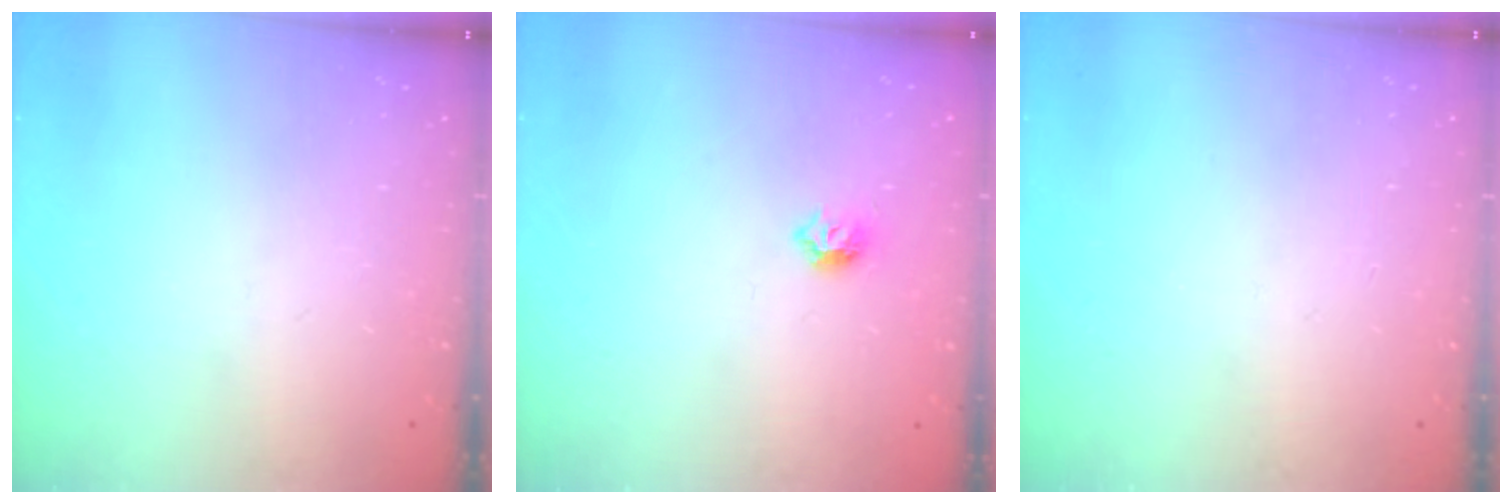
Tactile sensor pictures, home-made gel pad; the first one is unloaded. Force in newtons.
{"total": 6.0, "press": 5.9, "slide": 1.0}
{"total": 0.0}